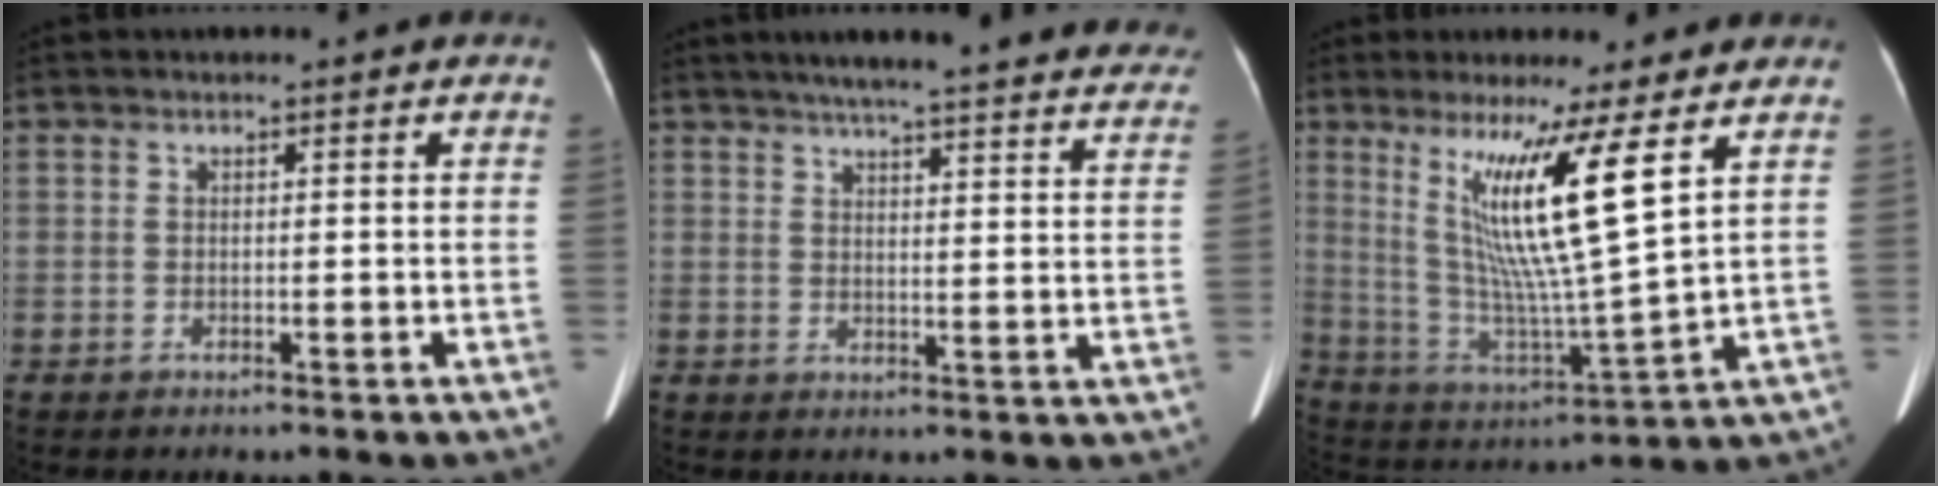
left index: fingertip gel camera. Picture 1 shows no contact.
{"total": 28.4, "force": [25.2, 3.4, 12.7], "torque": [-0.179, -0.047, 0.291]}
{"total": 14.5, "force": [6.1, -1.0, 13.1], "torque": [-0.257, -0.024, 0.117]}